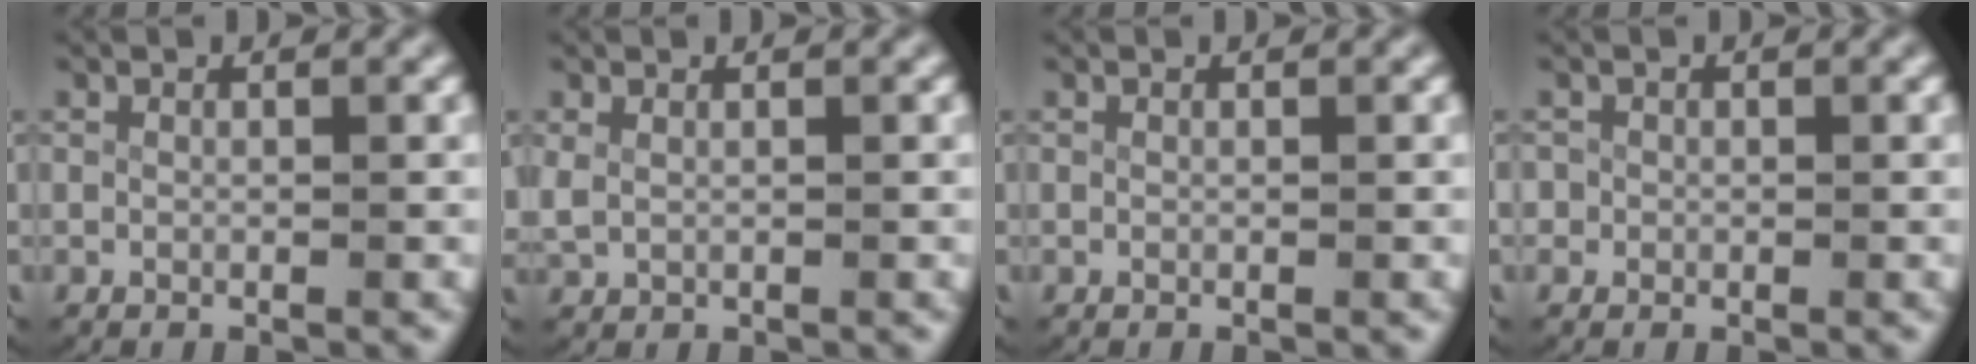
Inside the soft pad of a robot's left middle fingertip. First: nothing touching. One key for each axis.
{"total": 1.3, "fx": 0.4, "fy": 0.9, "fz": 0.8, "tx": -0.032, "ty": -0.005, "tz": 0.017}
{"total": 0.0}
{"total": 1.4, "fx": 0.0, "fy": 1.4, "fz": 0.2, "tx": -0.013, "ty": -0.007, "tz": -0.001}